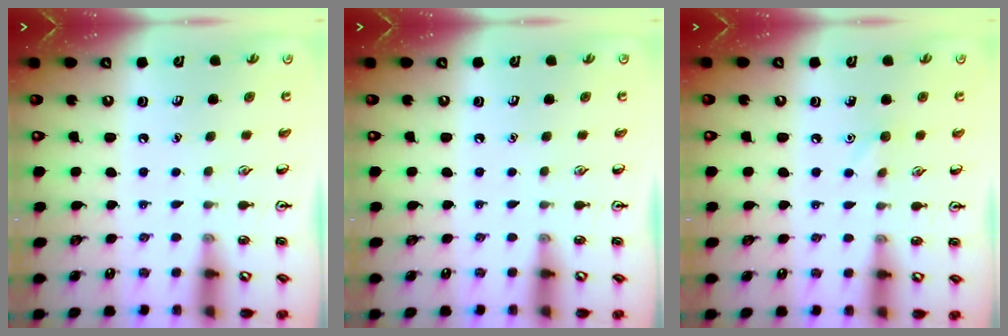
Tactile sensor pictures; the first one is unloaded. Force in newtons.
{"total": 0.0}
{"total": 5.1, "press": 4.8, "slide": 1.6}